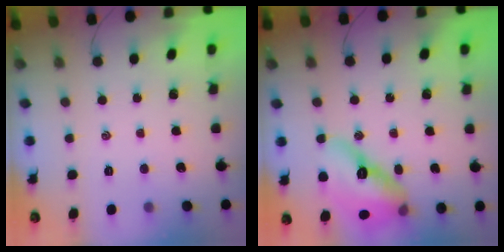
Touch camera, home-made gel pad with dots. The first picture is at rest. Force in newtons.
{"total": 16.7, "press": 16.0, "slide": 4.9}